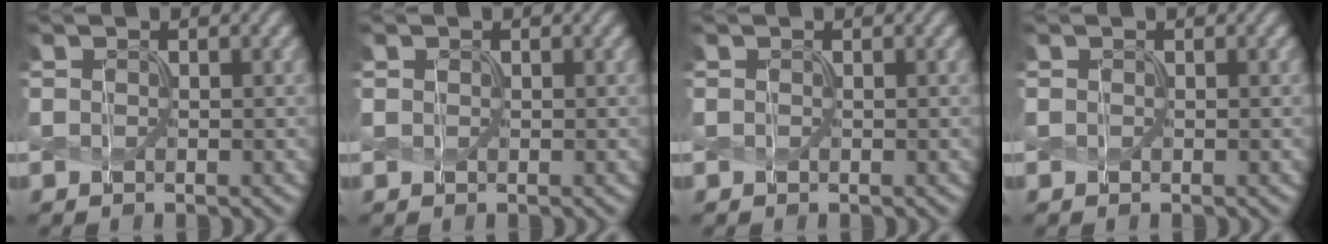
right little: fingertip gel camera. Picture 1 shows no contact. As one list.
[{"total": 0.0}, {"total": 0.0}, {"total": 0.0}]